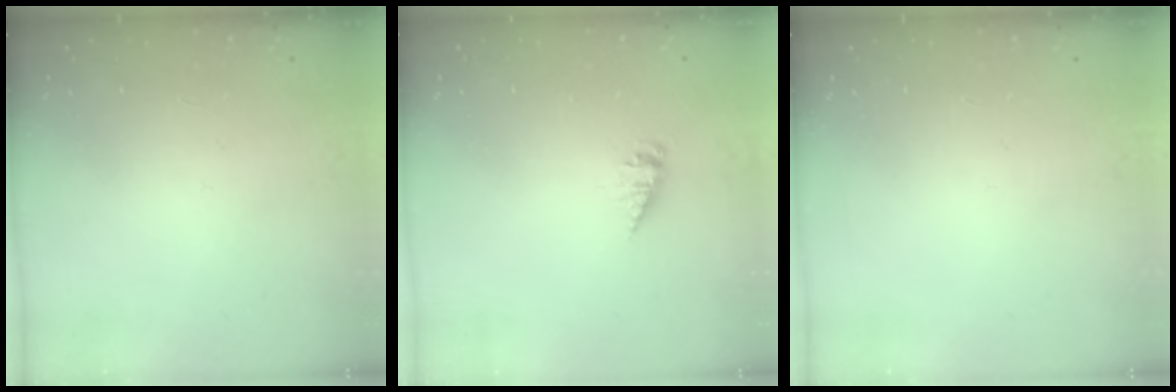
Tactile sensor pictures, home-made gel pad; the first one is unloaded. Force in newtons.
{"total": 2.1, "press": 2.1, "slide": 0.2}
{"total": 0.0}